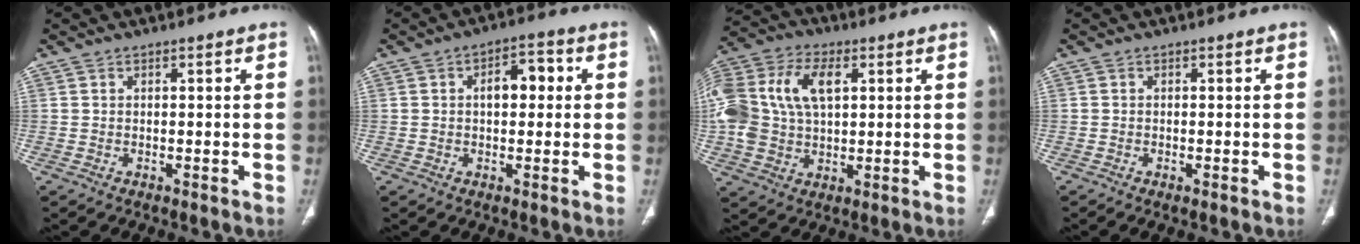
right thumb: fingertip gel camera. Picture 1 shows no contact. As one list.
[{"total": 6.2, "force": [0.9, 3.6, 5.0], "torque": [-0.058, 0.020, 0.007]}, {"total": 20.0, "force": [4.6, 12.9, 14.5], "torque": [-0.331, 0.023, 0.084]}, {"total": 1.0, "force": [-0.5, 0.3, 0.8], "torque": [-0.015, -0.002, -0.006]}]